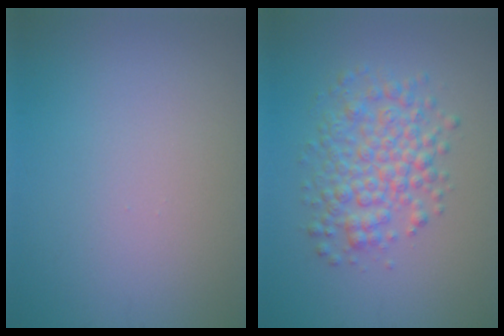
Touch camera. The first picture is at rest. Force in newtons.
{"total": 4.7, "press": 4.7, "slide": 0.1}